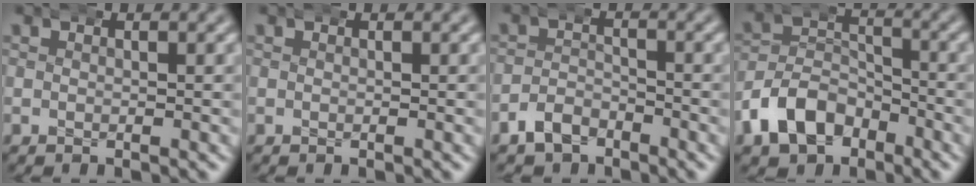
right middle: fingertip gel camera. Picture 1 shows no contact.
{"total": 0.0}
{"total": 2.5, "force": [-2.3, 1.0, -0.1], "torque": [0.005, 0.003, -0.046]}
{"total": 5.9, "force": [-3.4, 4.3, 2.1], "torque": [-0.036, -0.008, -0.063]}